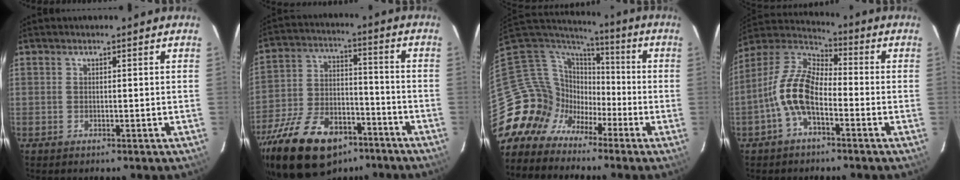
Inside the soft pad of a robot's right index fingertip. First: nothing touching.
{"total": 23.0, "force": [-15.0, 12.0, 12.7], "torque": [-0.266, -0.011, -0.240]}
{"total": 12.7, "force": [-7.0, 10.4, 2.2], "torque": [-0.071, 0.030, -0.143]}
{"total": 11.1, "force": [-3.8, 5.2, 9.0], "torque": [-0.193, 0.015, -0.082]}